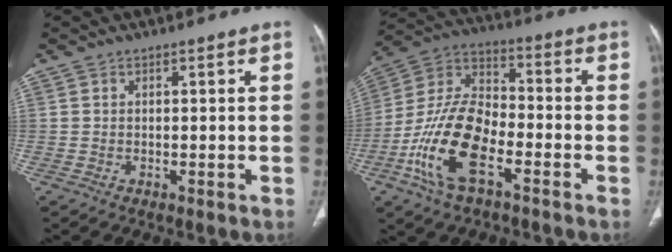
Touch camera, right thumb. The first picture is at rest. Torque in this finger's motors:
{"motor_torque": [0.66, 0.24, 1.65, -1.12, 0.30]}